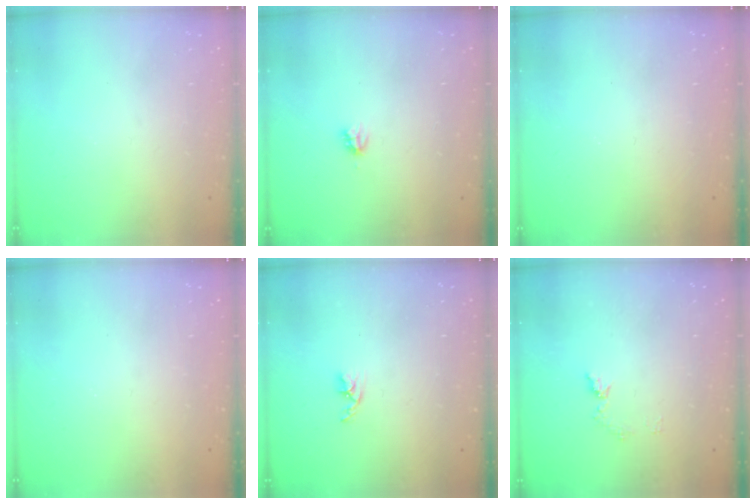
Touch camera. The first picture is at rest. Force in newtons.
{"total": 2.7, "press": 2.7, "slide": 0.2}
{"total": 0.0}
{"total": 0.0}
{"total": 3.3, "press": 3.2, "slide": 0.5}
{"total": 6.4, "press": 6.4, "slide": 0.7}